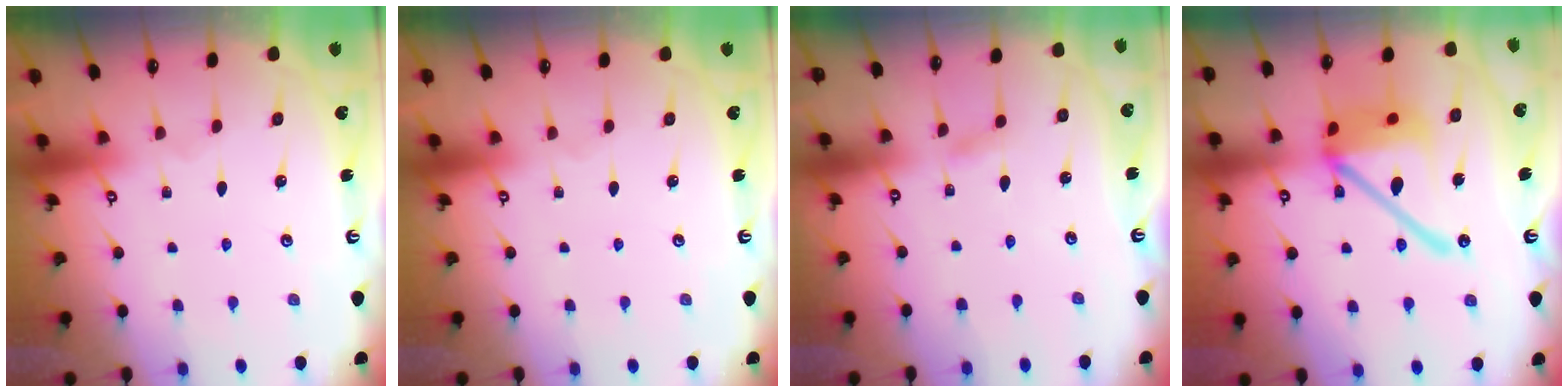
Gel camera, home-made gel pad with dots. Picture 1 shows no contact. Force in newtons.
{"total": 0.0}
{"total": 2.4, "press": 2.4, "slide": 0.3}
{"total": 18.8, "press": 18.6, "slide": 2.5}